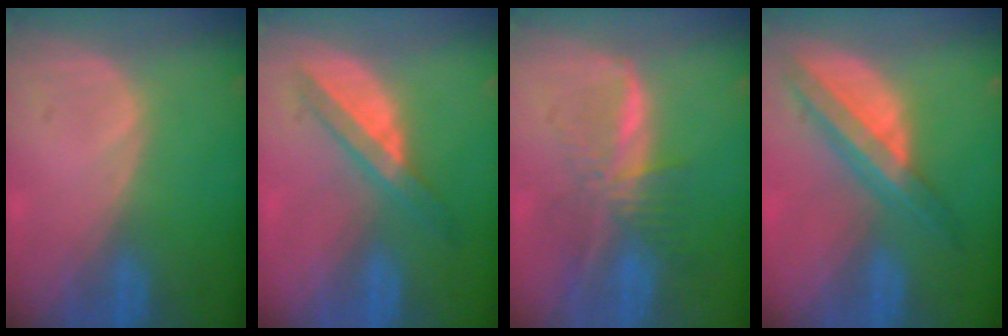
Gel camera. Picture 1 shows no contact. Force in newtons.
{"total": 6.0, "press": 5.3, "slide": 2.8}
{"total": 8.0, "press": 6.7, "slide": 4.3}
{"total": 7.9, "press": 6.6, "slide": 4.3}